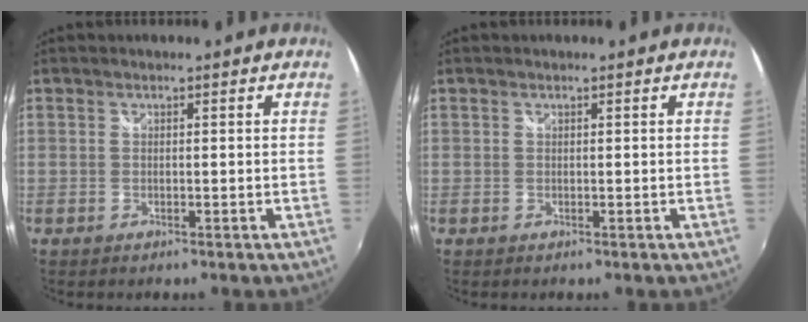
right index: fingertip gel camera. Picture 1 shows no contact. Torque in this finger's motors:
{"motor_torque": [0.38, -0.01, 0.00, 0.01]}